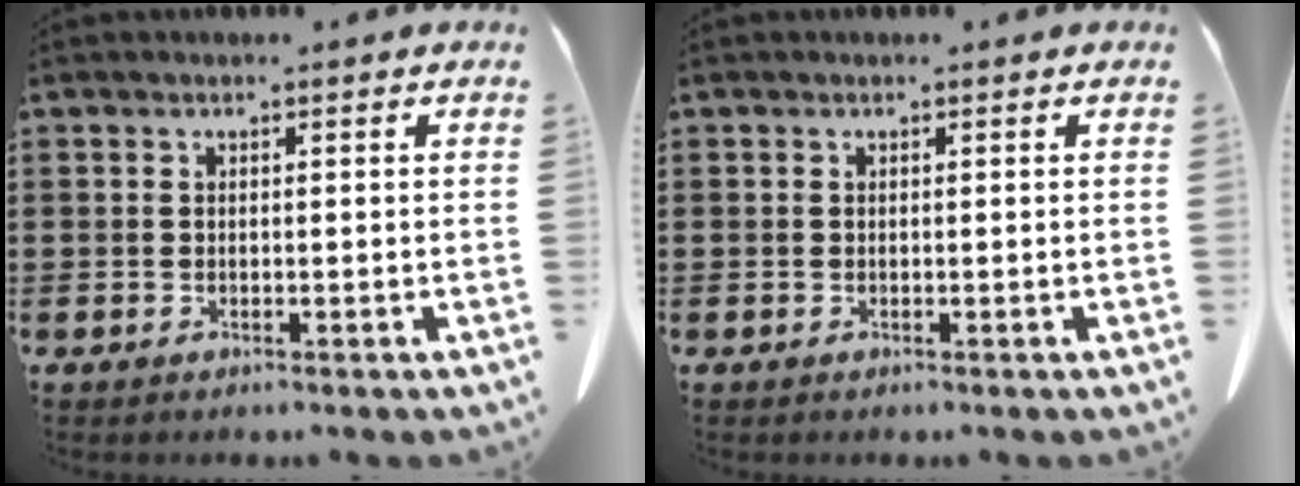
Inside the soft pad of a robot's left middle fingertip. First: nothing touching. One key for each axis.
{"total": 0.0}